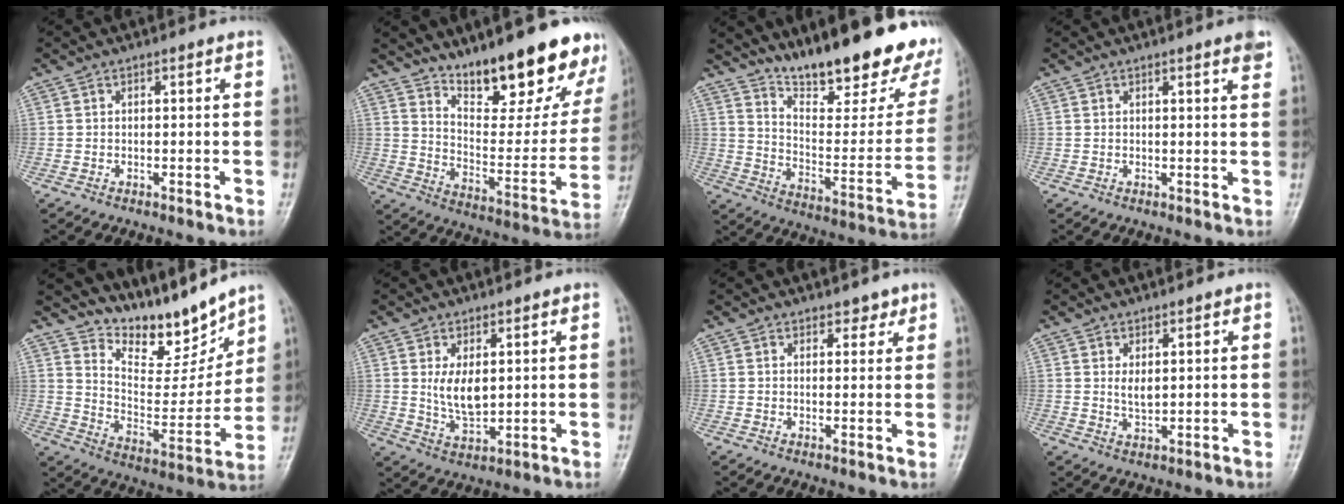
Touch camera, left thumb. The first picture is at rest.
{"total": 21.5, "force": [15.9, 6.9, 12.7], "torque": [-0.127, -0.107, 0.241]}
{"total": 26.2, "force": [19.8, 7.0, 15.7], "torque": [-0.188, -0.115, 0.285]}
{"total": 2.3, "force": [1.5, 0.1, 1.7], "torque": [-0.020, -0.005, 0.015]}
{"total": 14.0, "force": [12.2, 4.3, 5.1], "torque": [-0.041, -0.093, 0.215]}
{"total": 6.2, "force": [1.5, 3.4, 5.0], "torque": [-0.077, -0.018, 0.037]}
{"total": 2.2, "force": [1.7, 1.2, 0.6], "torque": [0.012, -0.009, 0.019]}
{"total": 2.7, "force": [1.0, 1.3, 2.1], "torque": [-0.031, -0.011, 0.020]}